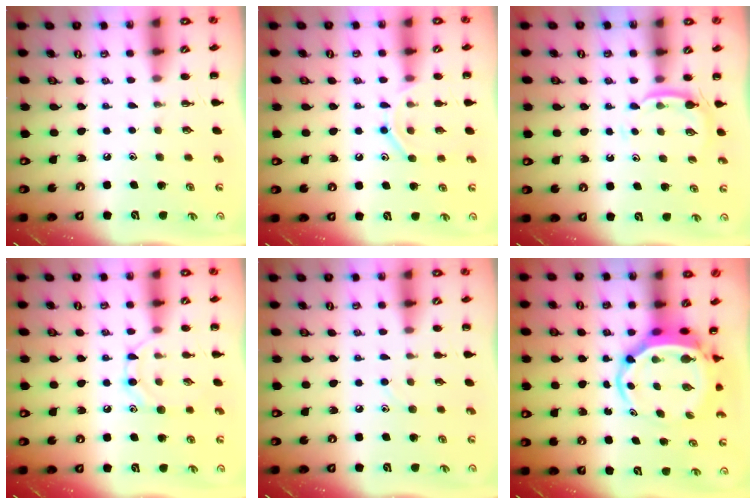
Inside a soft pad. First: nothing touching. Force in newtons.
{"total": 9.2, "press": 9.2, "slide": 1.0}
{"total": 4.9, "press": 4.7, "slide": 1.4}
{"total": 8.2, "press": 8.1, "slide": 1.2}
{"total": 5.8, "press": 5.3, "slide": 2.3}
{"total": 6.4, "press": 6.2, "slide": 1.8}